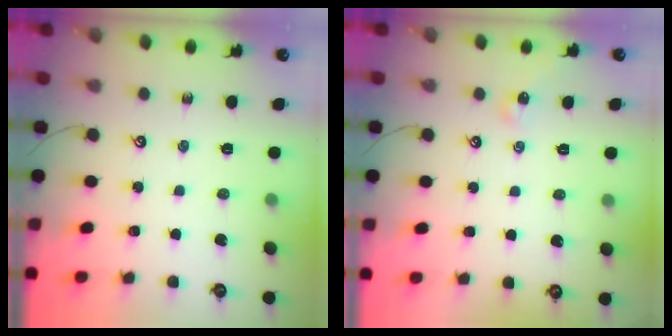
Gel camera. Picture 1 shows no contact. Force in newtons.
{"total": 4.7, "press": 4.7, "slide": 0.7}